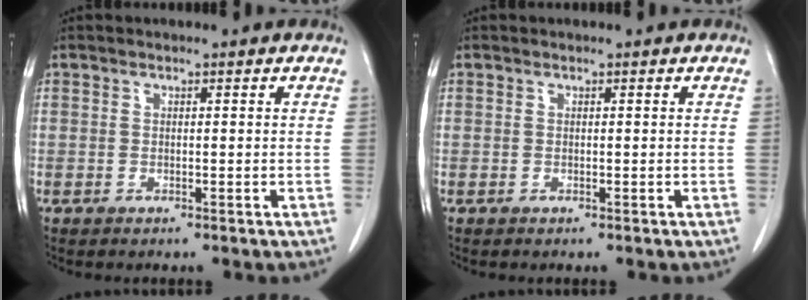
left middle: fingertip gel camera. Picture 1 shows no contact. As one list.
[{"total": 0.0}]